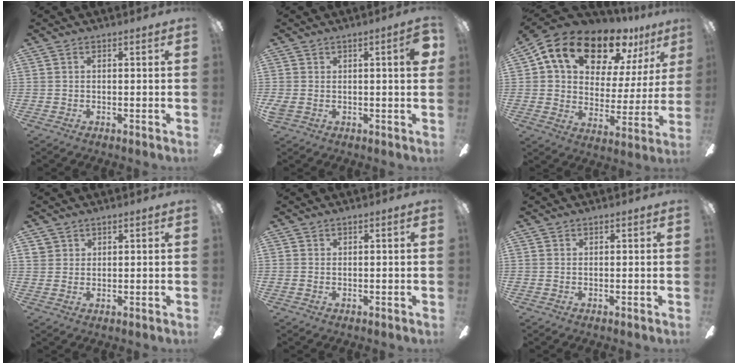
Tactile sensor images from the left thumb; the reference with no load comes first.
{"total": 5.9, "force": [1.2, 1.6, 5.6], "torque": [-0.086, 0.000, 0.018]}
{"total": 18.3, "force": [12.3, 9.4, 9.8], "torque": [-0.174, -0.071, 0.215]}
{"total": 1.9, "force": [1.5, 1.1, 0.2], "torque": [-0.006, -0.001, 0.031]}
{"total": 0.9, "force": [0.0, 0.0, 0.9], "torque": [-0.015, -0.002, 0.001]}
{"total": 0.0}